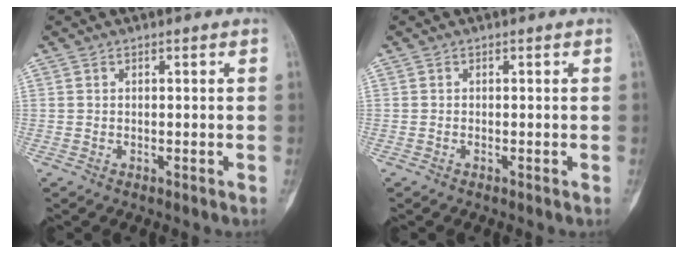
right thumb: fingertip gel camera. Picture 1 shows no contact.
{"total": 0.0}